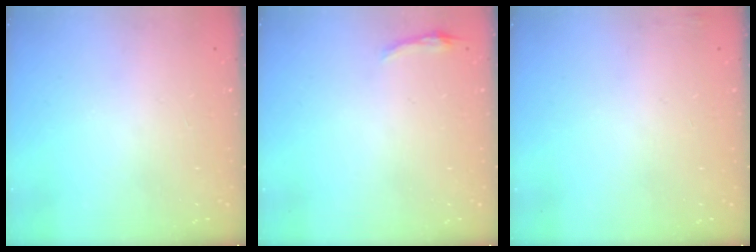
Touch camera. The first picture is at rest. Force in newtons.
{"total": 3.1, "press": 3.0, "slide": 0.7}
{"total": 3.9, "press": 3.6, "slide": 1.5}